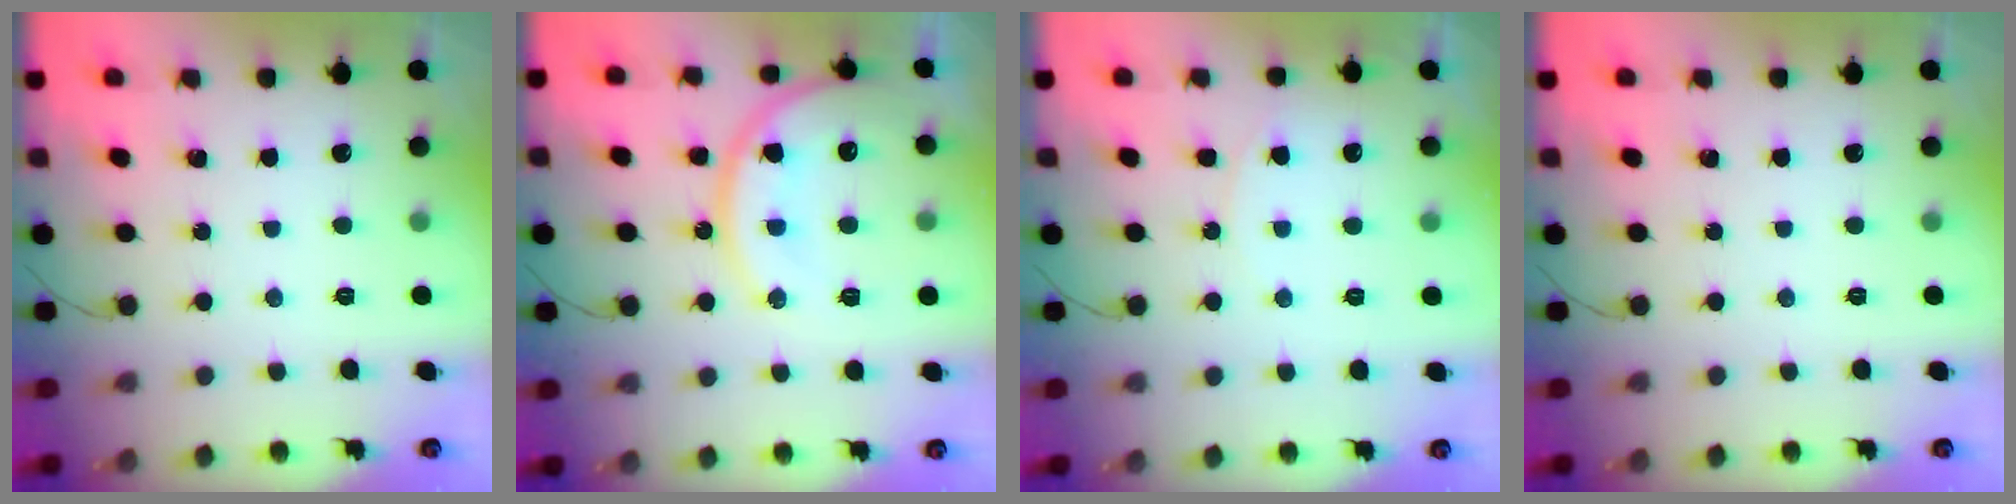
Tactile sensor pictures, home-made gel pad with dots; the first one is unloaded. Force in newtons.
{"total": 15.7, "press": 15.7, "slide": 1.4}
{"total": 4.8, "press": 4.8, "slide": 0.7}
{"total": 0.0}